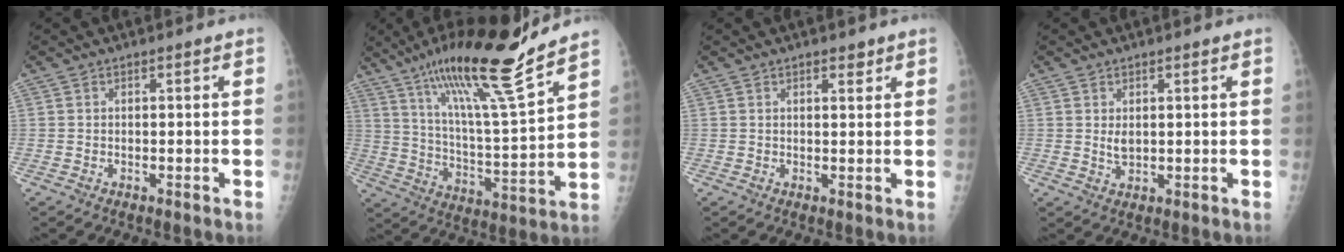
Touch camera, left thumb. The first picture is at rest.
{"total": 21.4, "force": [15.3, 2.2, 14.8], "torque": [-0.228, -0.072, 0.263]}
{"total": 2.1, "force": [1.4, 0.9, 1.3], "torque": [-0.010, -0.007, 0.020]}
{"total": 2.8, "force": [0.8, 1.5, 2.2], "torque": [-0.033, -0.008, 0.018]}